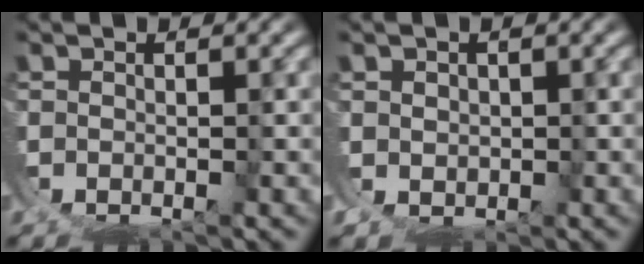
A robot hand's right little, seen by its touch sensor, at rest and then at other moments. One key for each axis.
{"total": 1.9, "fx": 1.6, "fy": -0.7, "fz": -0.7, "tx": 0.010, "ty": -0.005, "tz": 0.035}